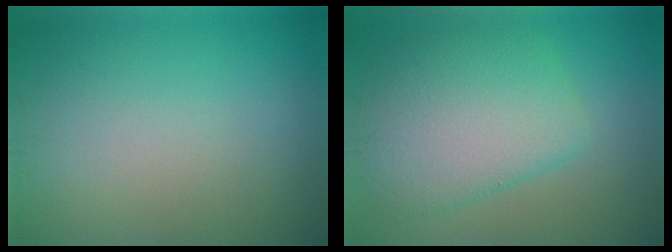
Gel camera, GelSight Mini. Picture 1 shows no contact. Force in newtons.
{"total": 7.0, "press": 7.0, "slide": 0.2}